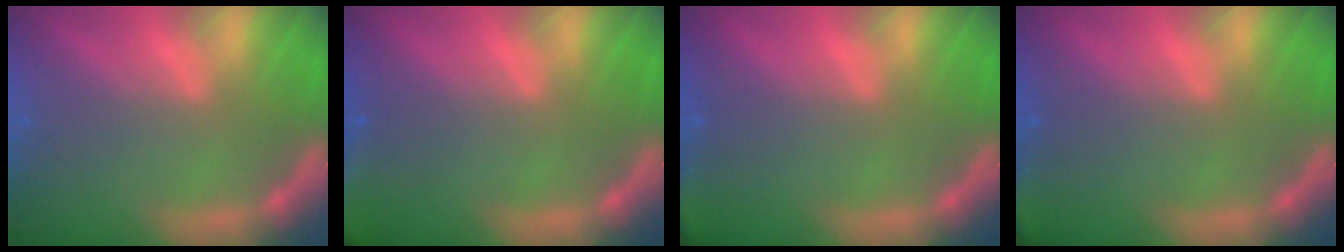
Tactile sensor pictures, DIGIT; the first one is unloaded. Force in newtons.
{"total": 6.4}
{"total": 2.4}
{"total": 2.4}